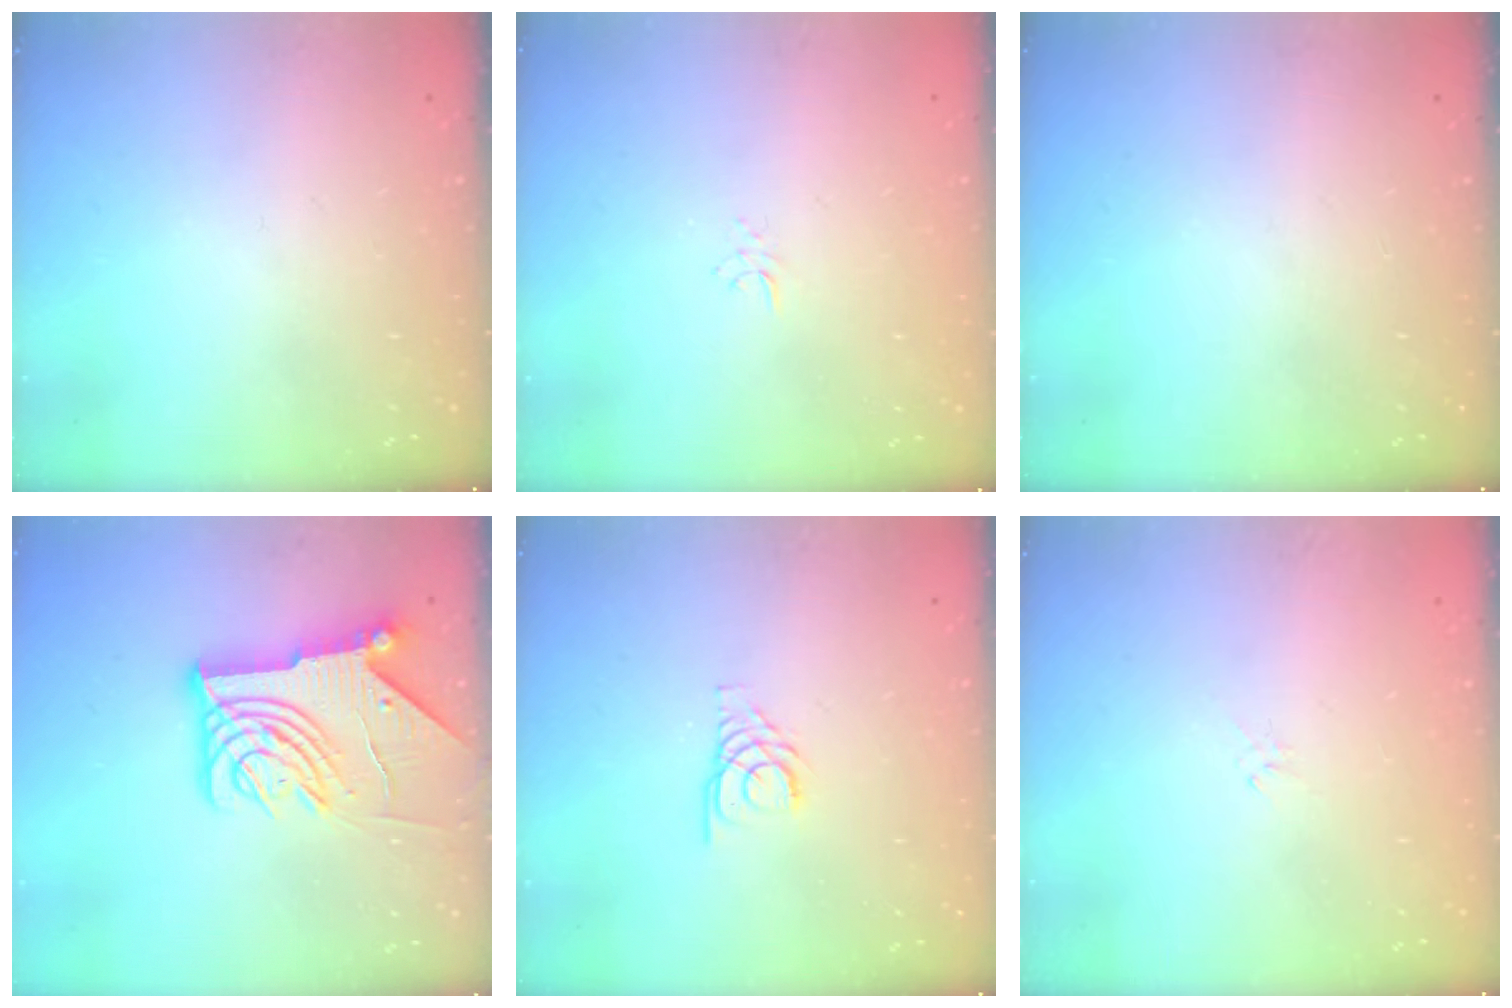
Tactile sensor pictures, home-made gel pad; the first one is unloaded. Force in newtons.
{"total": 2.9, "press": 2.9, "slide": 0.3}
{"total": 0.0}
{"total": 12.0, "press": 11.9, "slide": 1.5}
{"total": 3.3, "press": 3.3, "slide": 0.3}
{"total": 0.7, "press": 0.5, "slide": 0.4}